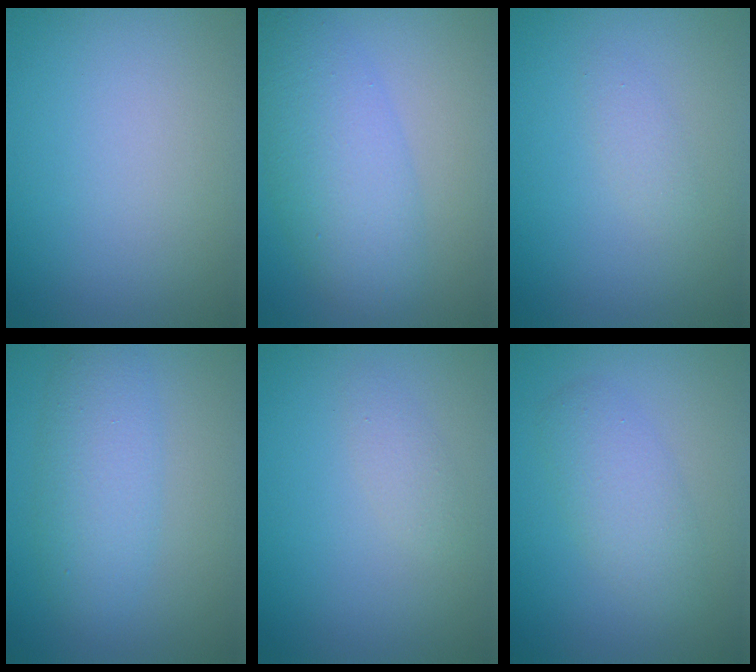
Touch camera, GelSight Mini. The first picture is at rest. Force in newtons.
{"total": 5.3, "press": 5.3, "slide": 0.1}
{"total": 1.0, "press": 1.0, "slide": 0.0}
{"total": 3.8, "press": 3.8, "slide": 0.1}
{"total": 1.1, "press": 1.1, "slide": 0.1}
{"total": 2.9, "press": 2.9, "slide": 0.0}